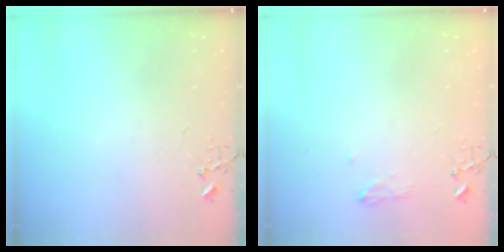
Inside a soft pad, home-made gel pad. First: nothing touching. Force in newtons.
{"total": 8.1, "press": 8.1, "slide": 1.0}